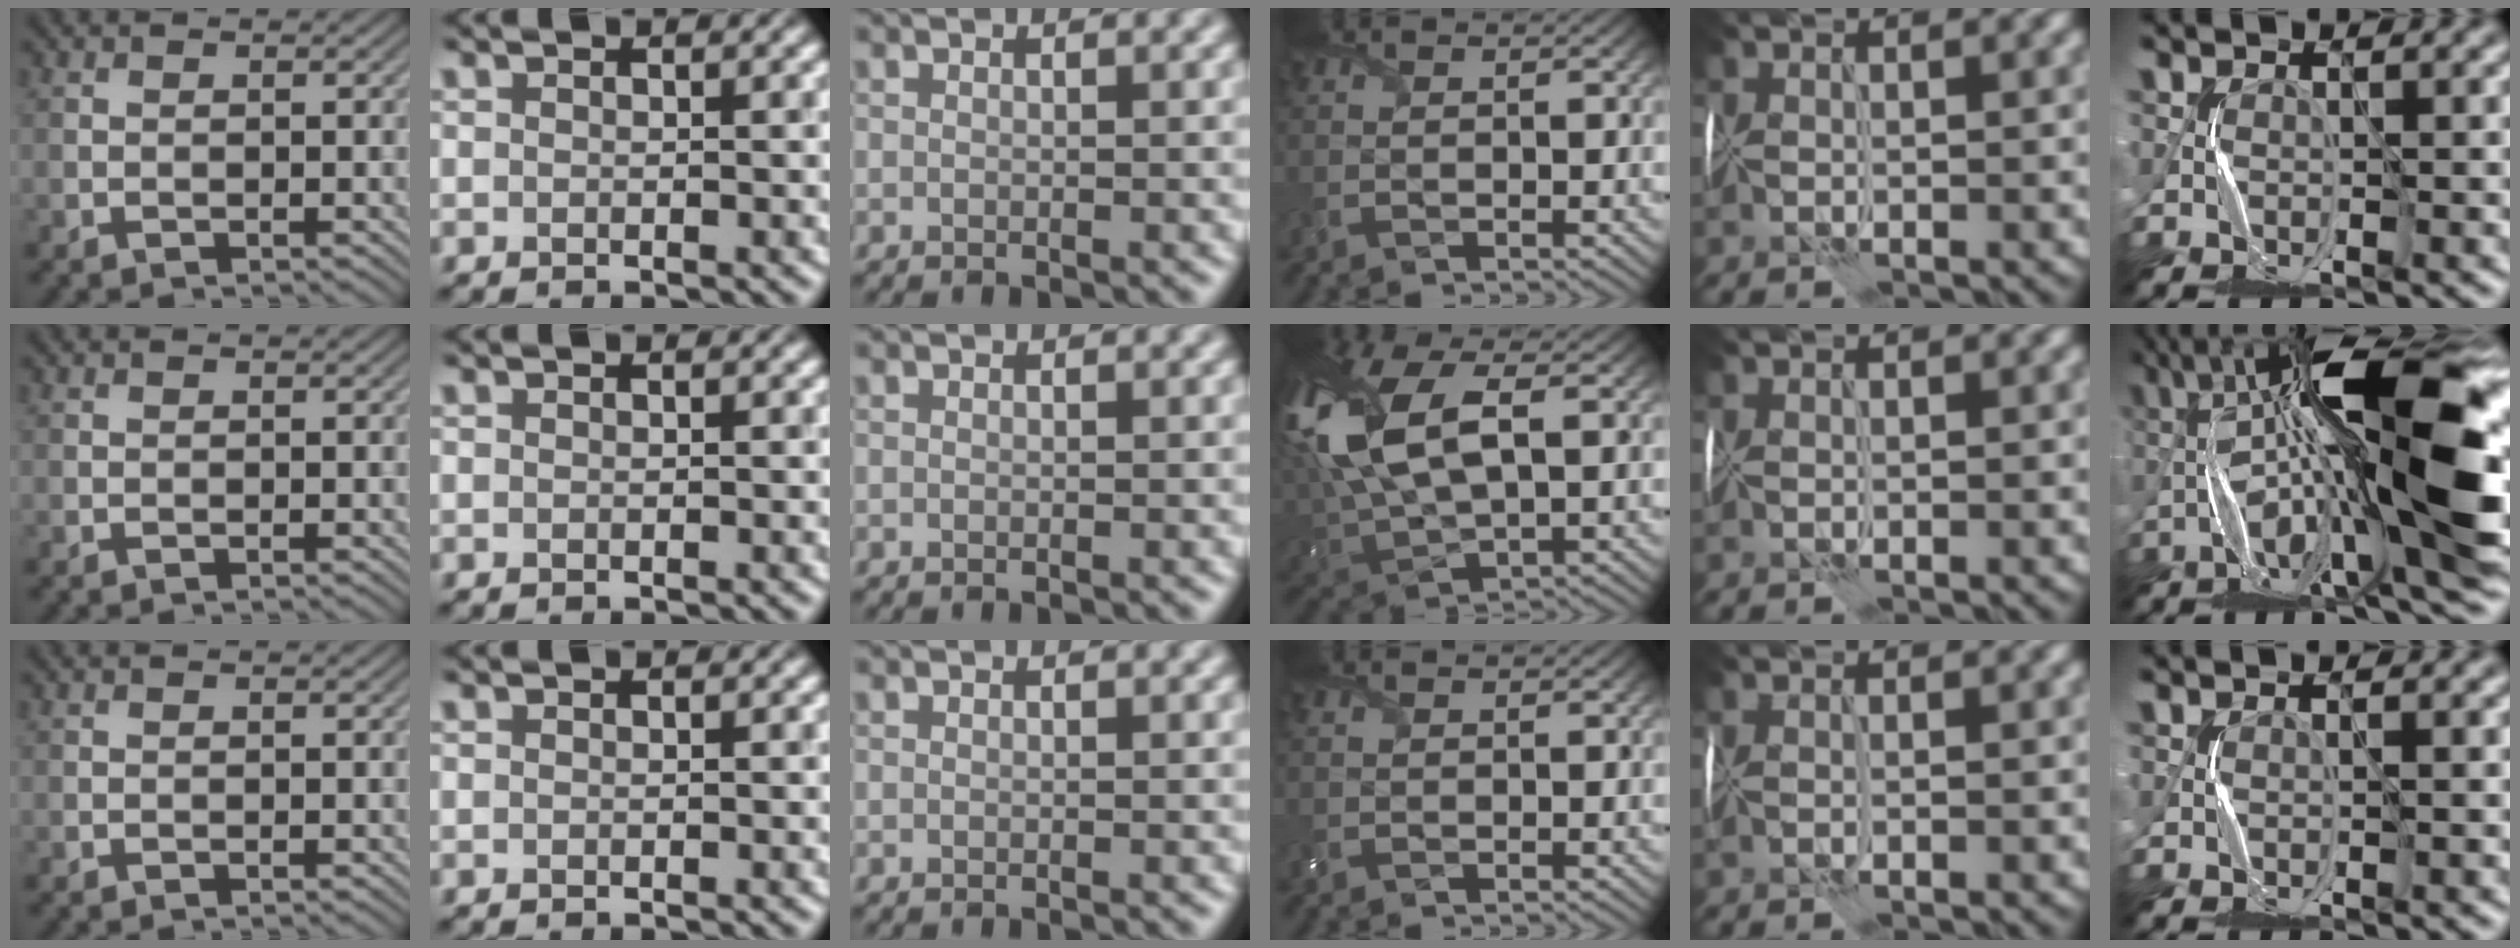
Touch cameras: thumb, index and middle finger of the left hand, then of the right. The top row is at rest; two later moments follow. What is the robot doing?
{"motion": "wrap", "object": "plastic wrap"}